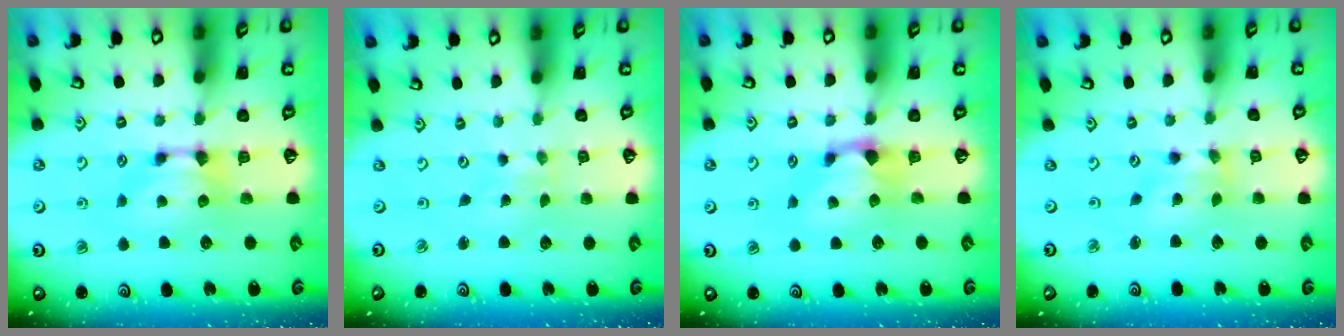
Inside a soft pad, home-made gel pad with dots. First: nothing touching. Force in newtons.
{"total": 5.1, "press": 5.1, "slide": 0.2}
{"total": 1.1, "press": 0.1, "slide": 1.1}
{"total": 1.3, "press": 0.4, "slide": 1.3}